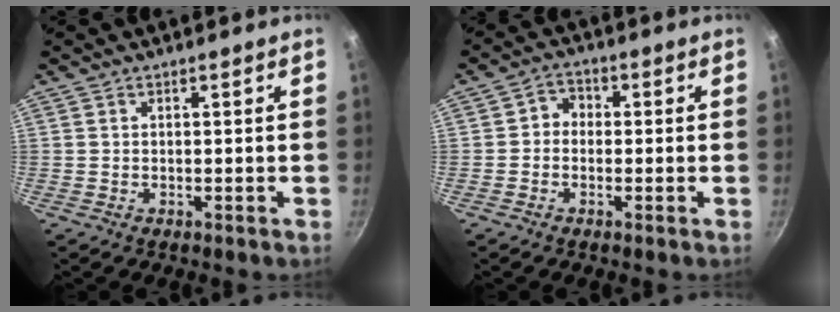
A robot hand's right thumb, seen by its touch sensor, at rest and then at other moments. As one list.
[{"total": 3.3, "force": [-0.4, 2.9, 1.6], "torque": [-0.008, 0.011, -0.020]}]